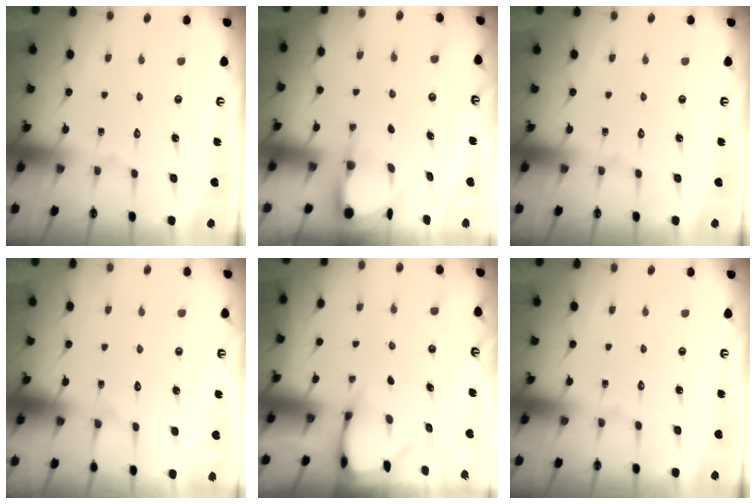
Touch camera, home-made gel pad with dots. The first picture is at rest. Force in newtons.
{"total": 3.9, "press": 3.9, "slide": 0.4}
{"total": 0.0}
{"total": 3.8, "press": 3.8, "slide": 0.4}
{"total": 2.3, "press": 2.3, "slide": 0.1}
{"total": 0.0}